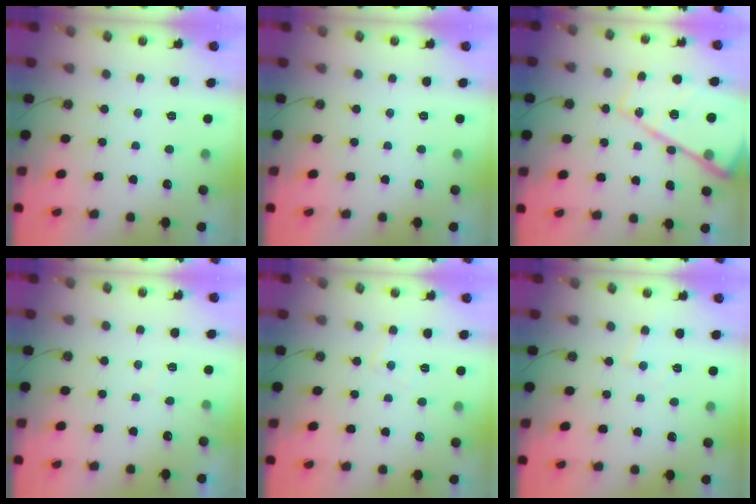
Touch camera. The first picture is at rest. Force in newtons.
{"total": 0.0}
{"total": 22.1, "press": 22.0, "slide": 2.4}
{"total": 4.5, "press": 4.4, "slide": 0.8}
{"total": 5.0, "press": 5.0, "slide": 0.7}
{"total": 4.9, "press": 4.8, "slide": 0.6}